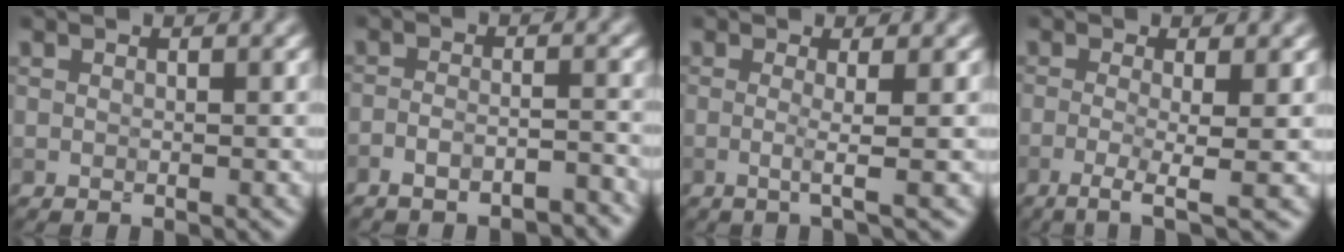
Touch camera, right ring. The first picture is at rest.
{"total": 4.9, "force": [-4.4, 1.2, 1.9], "torque": [-0.029, 0.009, -0.060]}
{"total": 1.9, "force": [0.0, 0.5, 1.9], "torque": [-0.032, -0.005, -0.011]}
{"total": 4.2, "force": [-1.3, 1.1, 3.8], "torque": [-0.066, -0.005, -0.031]}